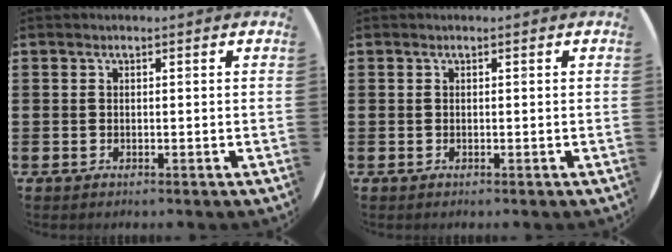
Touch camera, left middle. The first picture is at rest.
{"total": 0.0}